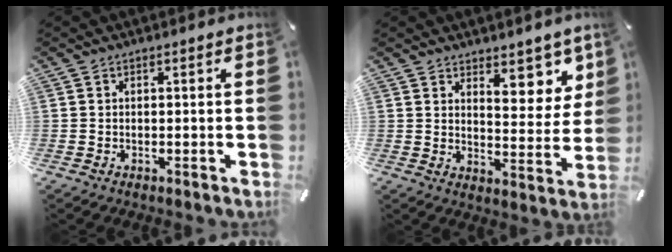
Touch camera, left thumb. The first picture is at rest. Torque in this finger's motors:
{"motor_torque": [0.67, -0.35, 0.60, -0.38, 0.04]}